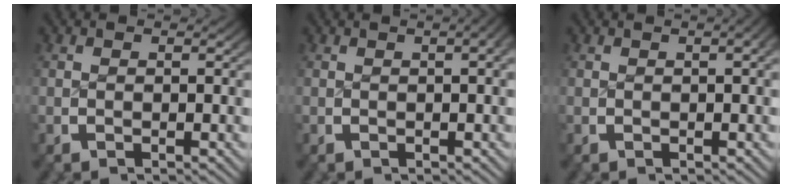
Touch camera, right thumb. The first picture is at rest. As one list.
[{"total": 2.7, "force": [0.5, 0.9, 2.5], "torque": [-0.025, 0.016, 0.004]}, {"total": 1.4, "force": [0.1, 0.3, 1.4], "torque": [-0.016, 0.008, 0.002]}]